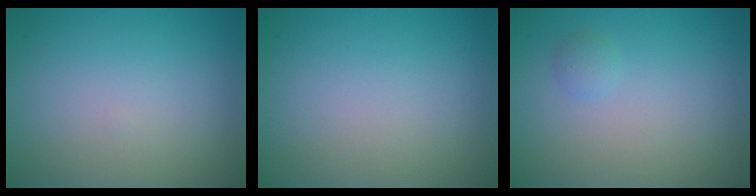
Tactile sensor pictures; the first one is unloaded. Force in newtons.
{"total": 0.0}
{"total": 0.7, "press": 0.7, "slide": 0.1}